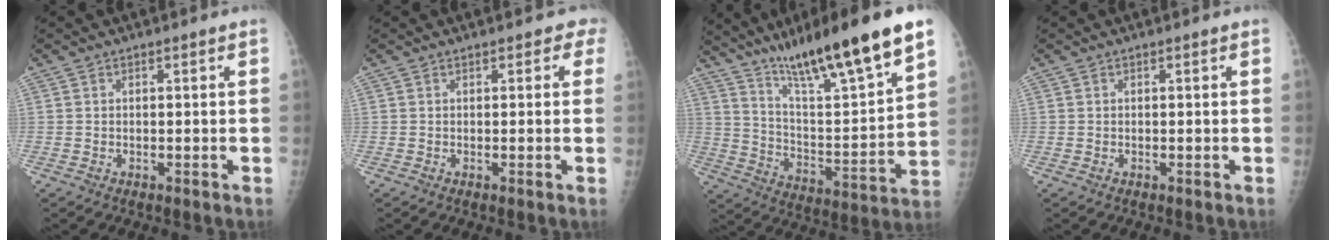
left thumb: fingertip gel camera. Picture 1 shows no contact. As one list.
[{"total": 1.8, "force": [0.9, 1.3, 1.0], "torque": [0.013, 0.002, 0.002]}, {"total": 24.0, "force": [16.4, 2.9, 17.2], "torque": [-0.266, -0.061, 0.281]}, {"total": 0.0}]